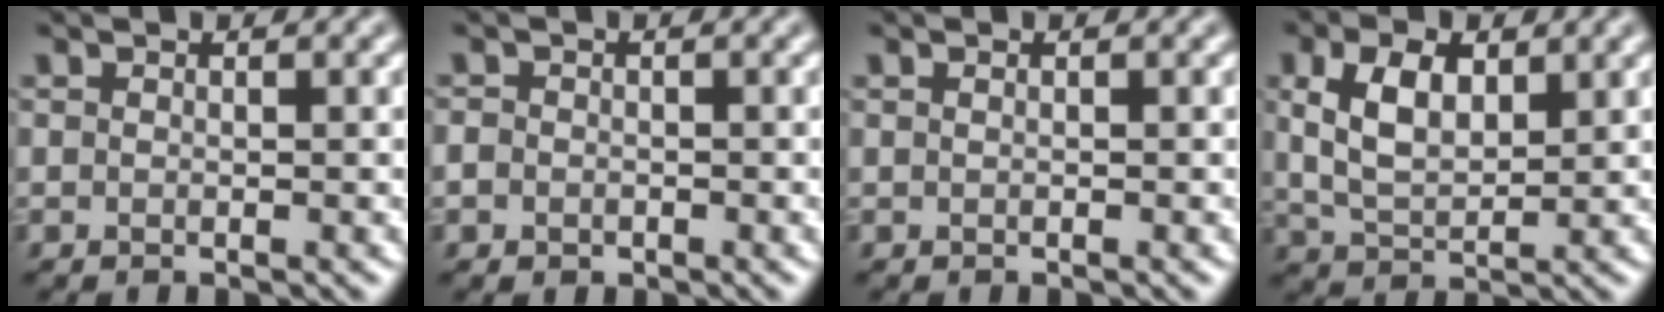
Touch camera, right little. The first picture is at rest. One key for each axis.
{"total": 1.2, "fx": -0.5, "fy": 1.0, "fz": 0.4, "tx": -0.003, "ty": -0.003, "tz": -0.010}
{"total": 0.0}
{"total": 5.0, "fx": 1.6, "fy": 2.8, "fz": 3.8, "tx": -0.087, "ty": 0.002, "tz": 0.031}